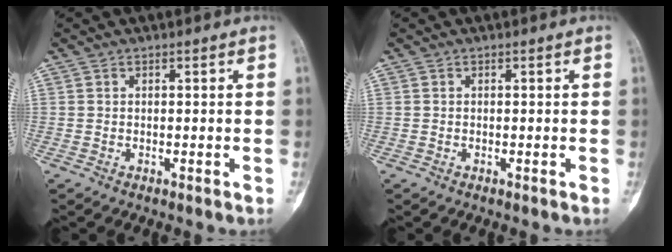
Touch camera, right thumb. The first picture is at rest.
{"total": 0.0}